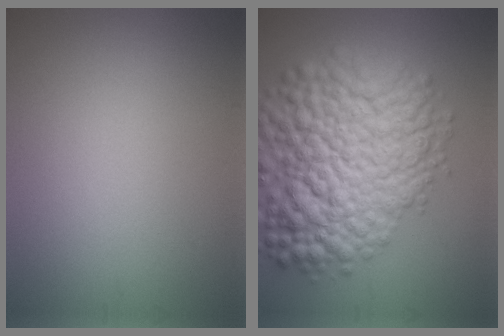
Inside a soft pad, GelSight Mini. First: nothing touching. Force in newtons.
{"total": 13.0, "press": 12.9, "slide": 0.5}